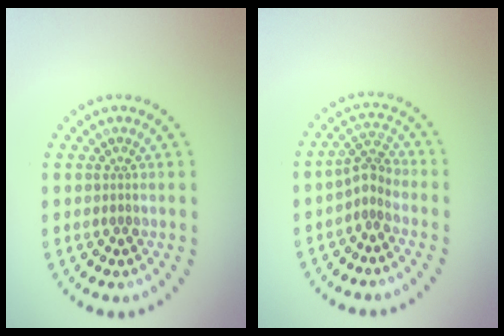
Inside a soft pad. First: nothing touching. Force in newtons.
{"total": 2.4, "press": 1.8, "slide": 1.6}